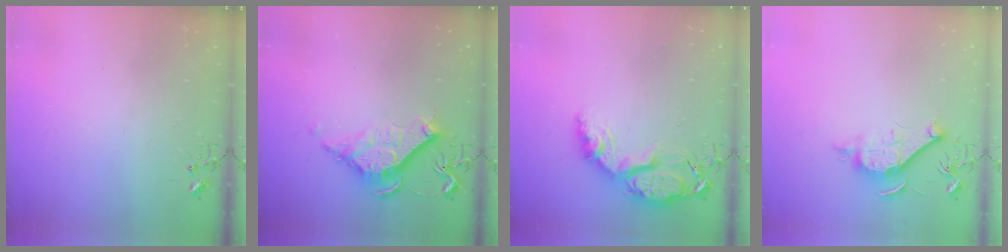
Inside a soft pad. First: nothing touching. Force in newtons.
{"total": 10.8, "press": 10.8, "slide": 0.3}
{"total": 15.4, "press": 15.3, "slide": 1.2}
{"total": 9.5, "press": 9.5, "slide": 0.9}